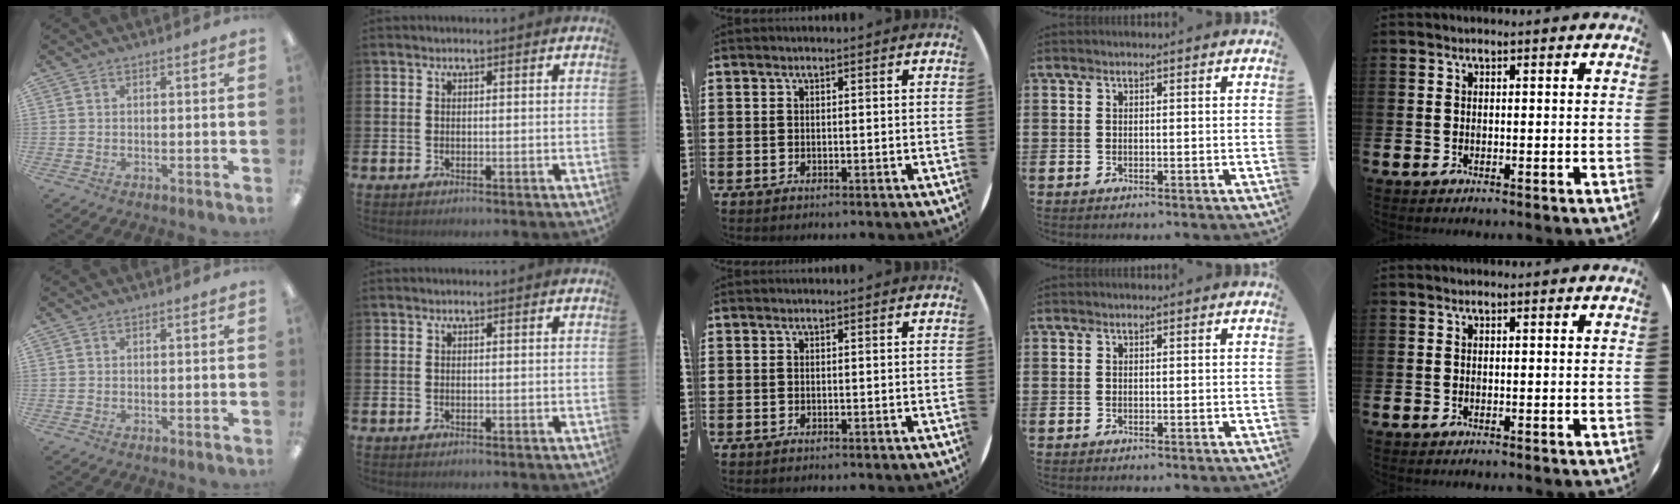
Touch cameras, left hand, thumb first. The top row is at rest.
{}